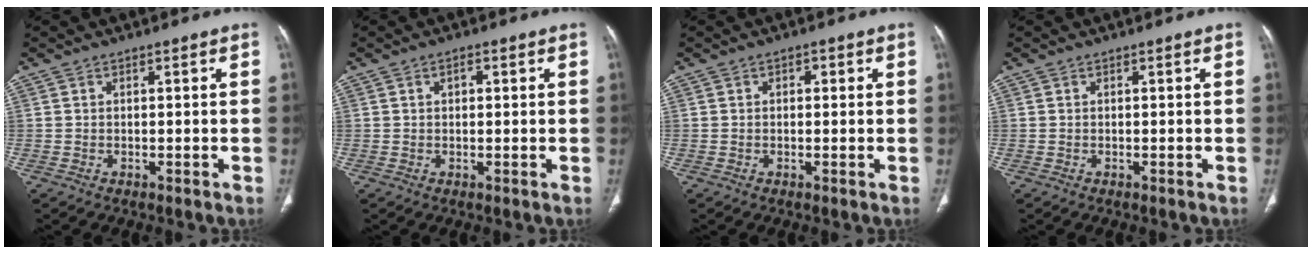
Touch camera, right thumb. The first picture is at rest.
{"total": 1.6, "force": [0.5, 1.0, 1.1], "torque": [-0.017, 0.005, 0.008]}
{"total": 1.5, "force": [0.5, 1.0, 1.0], "torque": [-0.008, 0.002, 0.005]}
{"total": 0.0}